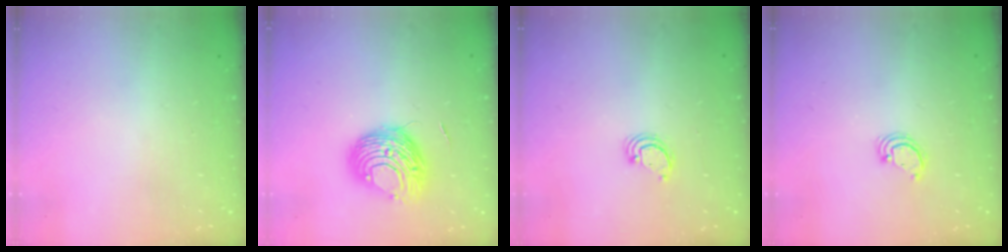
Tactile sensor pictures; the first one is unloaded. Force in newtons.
{"total": 10.4, "press": 10.4, "slide": 0.5}
{"total": 2.3, "press": 2.3, "slide": 0.2}
{"total": 2.5, "press": 2.5, "slide": 0.2}